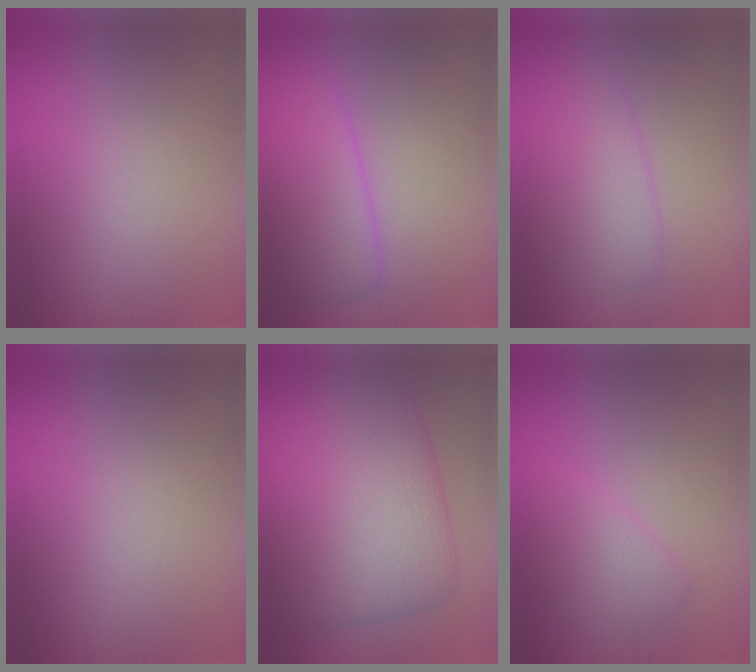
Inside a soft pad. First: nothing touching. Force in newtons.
{"total": 5.0, "press": 5.0, "slide": 0.3}
{"total": 3.0, "press": 3.0, "slide": 0.2}
{"total": 0.0}
{"total": 10.4, "press": 10.4, "slide": 0.2}
{"total": 2.3, "press": 2.3, "slide": 0.2}